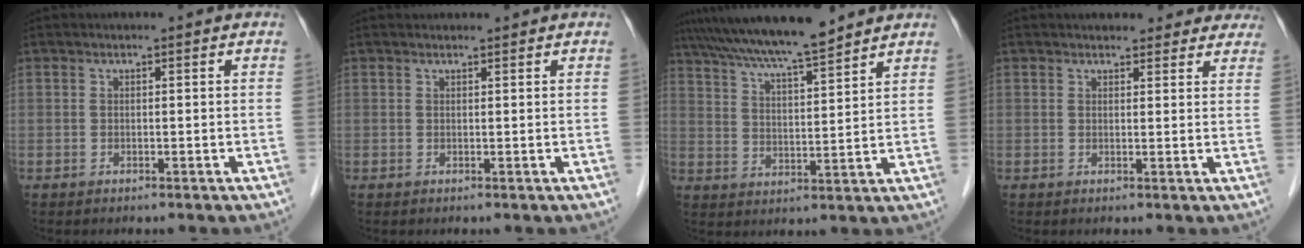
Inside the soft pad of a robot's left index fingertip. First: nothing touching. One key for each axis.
{"total": 1.1, "fx": 1.1, "fy": 0.2, "fz": 0.1, "tx": -0.006, "ty": 0.011, "tz": 0.017}
{"total": 12.8, "fx": 11.3, "fy": 0.0, "fz": 5.9, "tx": -0.107, "ty": 0.016, "tz": 0.184}
{"total": 10.3, "fx": 9.3, "fy": 3.5, "fz": 2.6, "tx": 0.002, "ty": 0.010, "tz": 0.092}